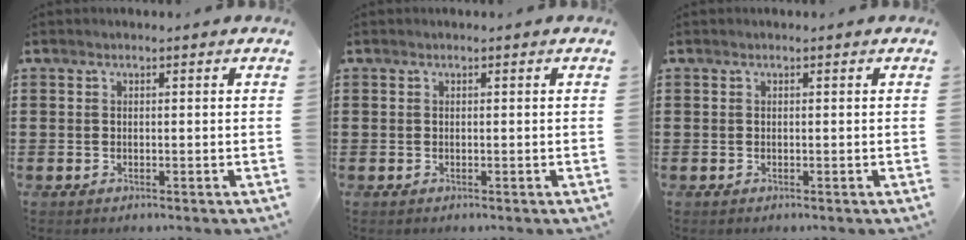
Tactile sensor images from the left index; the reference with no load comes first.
{"total": 0.0}
{"total": 0.0}